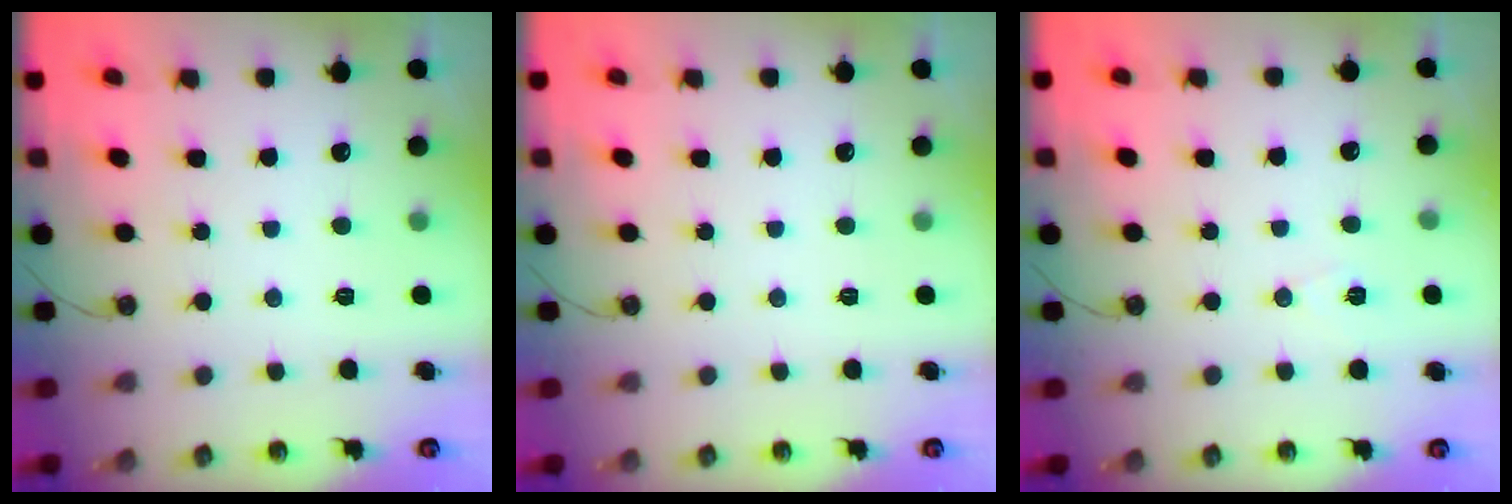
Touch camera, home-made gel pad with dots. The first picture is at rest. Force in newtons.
{"total": 0.0}
{"total": 6.3, "press": 4.4, "slide": 4.5}